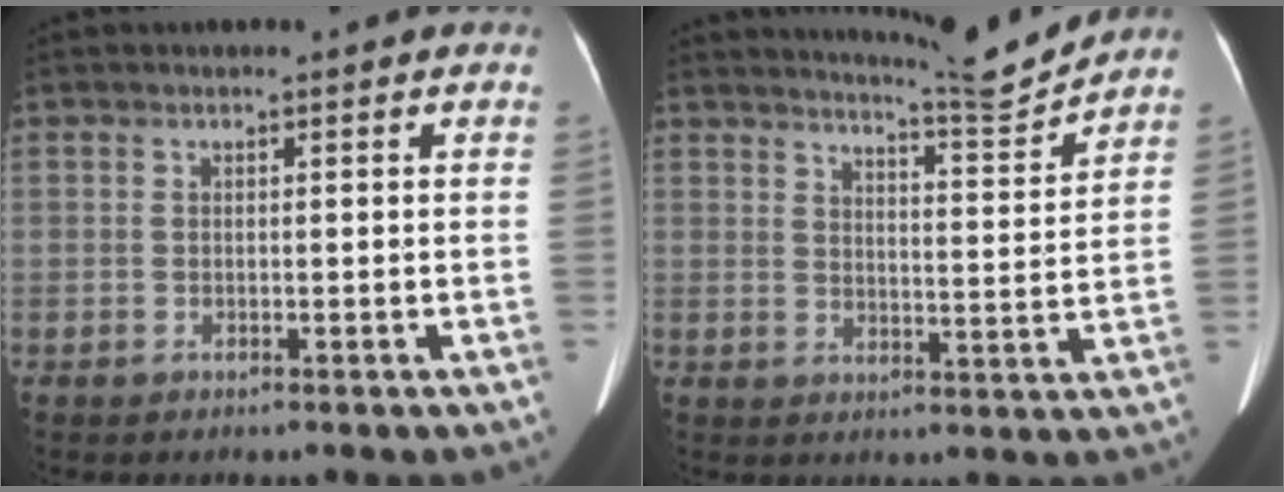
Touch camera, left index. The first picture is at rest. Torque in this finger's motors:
{"motor_torque": [0.03, -0.34, -0.02, 0.05]}